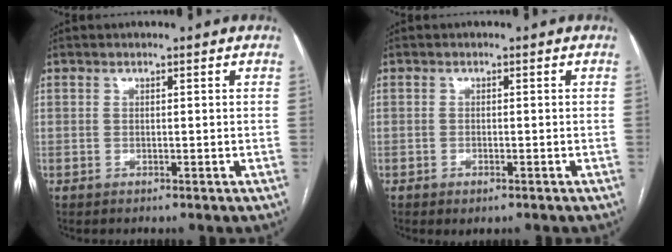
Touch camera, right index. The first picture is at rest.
{"total": 2.1, "force": [-1.3, 0.9, 1.5], "torque": [-0.021, -0.002, -0.011]}